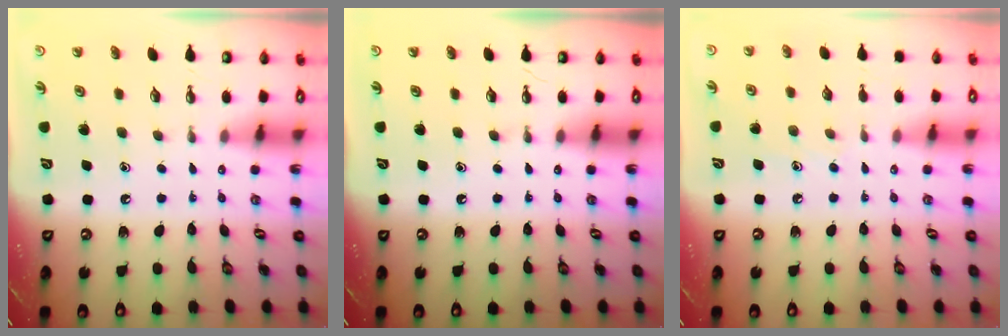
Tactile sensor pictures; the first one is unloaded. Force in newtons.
{"total": 0.0}
{"total": 5.4, "press": 5.4, "slide": 0.7}